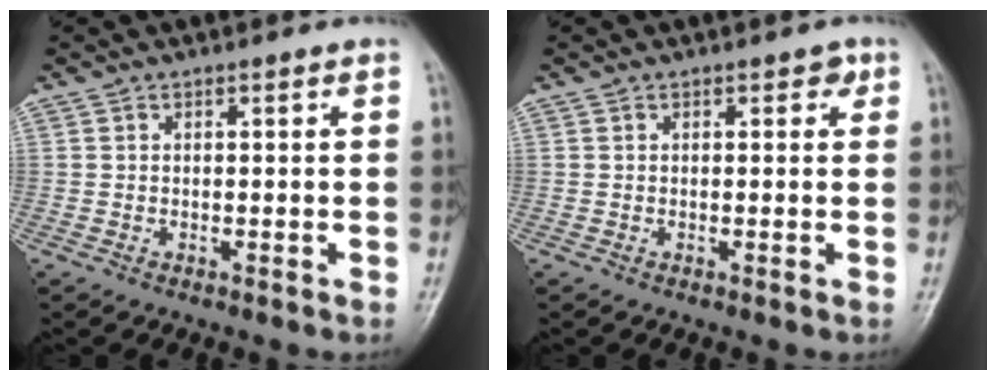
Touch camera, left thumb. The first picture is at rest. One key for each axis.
{"total": 1.4, "fx": 0.6, "fy": 0.9, "fz": 0.8, "tx": 0.004, "ty": 0.001, "tz": 0.003}